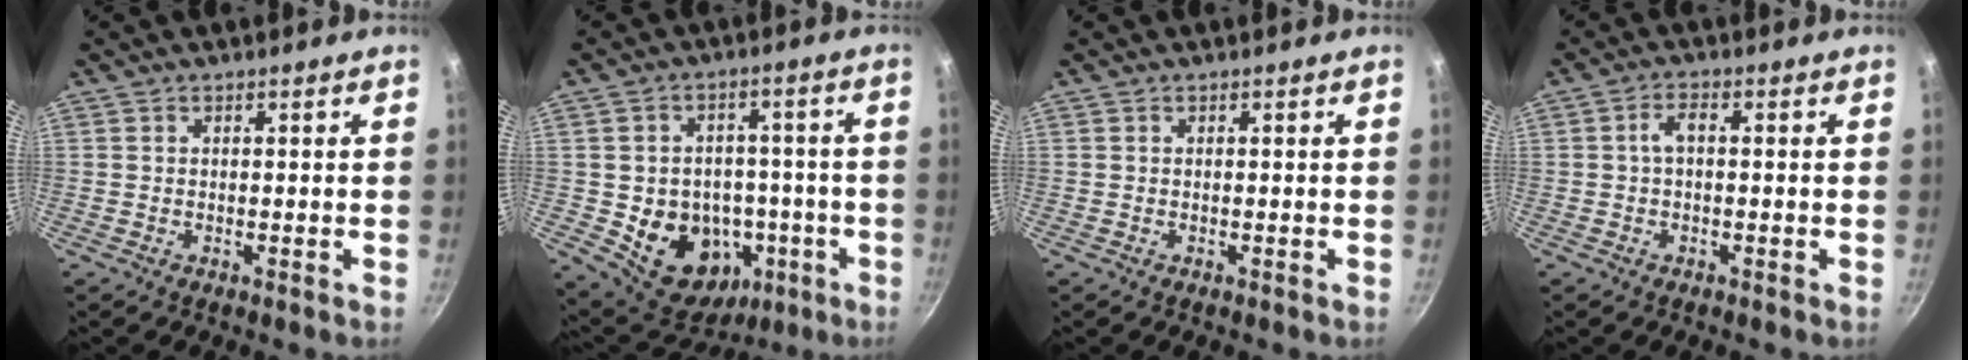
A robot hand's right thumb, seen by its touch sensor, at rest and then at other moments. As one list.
[{"total": 15.9, "force": [-3.8, 13.0, 8.5], "torque": [-0.091, 0.027, -0.037]}, {"total": 0.0}, {"total": 2.7, "force": [-0.1, 1.4, 2.4], "torque": [-0.049, 0.014, -0.004]}]